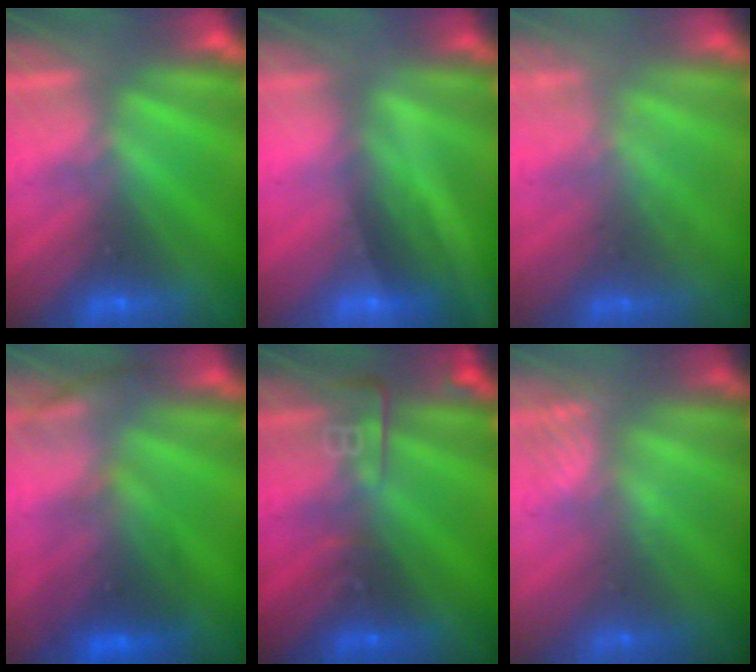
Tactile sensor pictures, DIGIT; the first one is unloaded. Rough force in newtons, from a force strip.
{"total": 2.1}
{"total": 1.2}
{"total": 2.7}
{"total": 2.6}
{"total": 2.4}